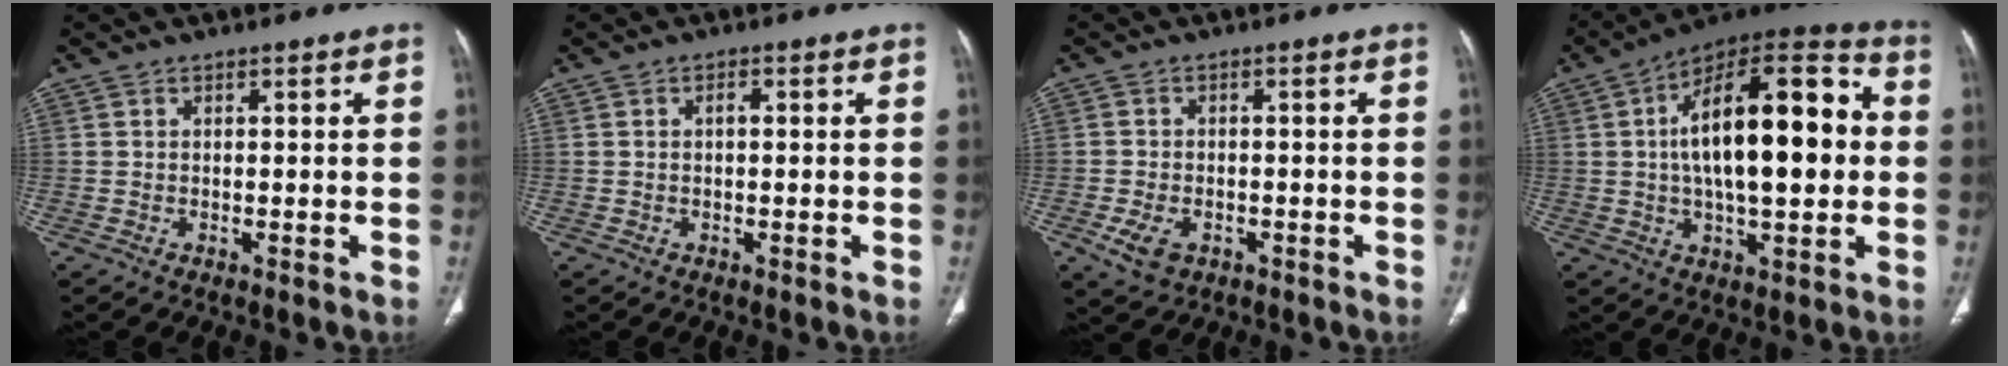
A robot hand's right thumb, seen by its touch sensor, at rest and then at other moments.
{"total": 0.9, "force": [0.0, 0.5, 0.7], "torque": [-0.011, 0.005, -0.001]}
{"total": 5.0, "force": [-2.1, 3.4, 3.0], "torque": [-0.057, 0.004, -0.030]}
{"total": 23.0, "force": [1.9, 9.5, 20.9], "torque": [-0.314, 0.028, 0.021]}